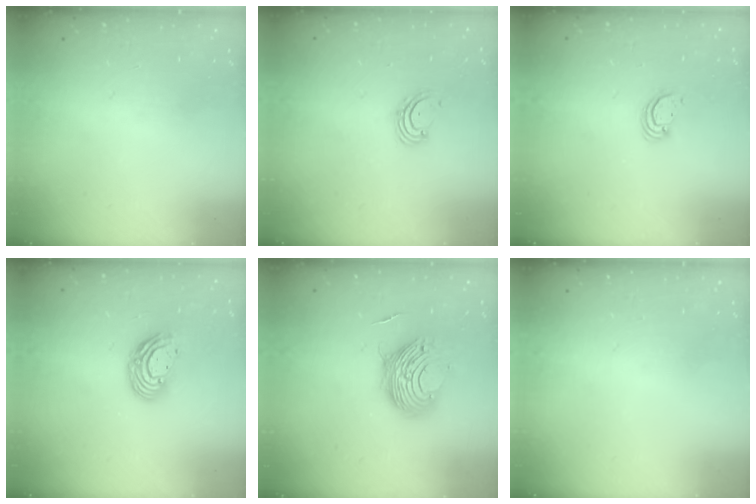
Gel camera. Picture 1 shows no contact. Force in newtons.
{"total": 2.5, "press": 2.4, "slide": 0.4}
{"total": 2.8, "press": 2.8, "slide": 0.2}
{"total": 9.9, "press": 9.9, "slide": 0.8}
{"total": 10.7, "press": 10.7, "slide": 0.8}
{"total": 0.0}